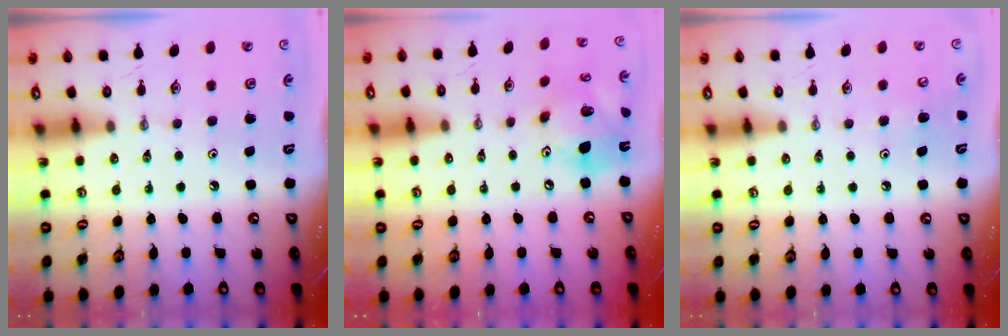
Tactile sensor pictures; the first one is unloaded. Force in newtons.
{"total": 17.9, "press": 17.6, "slide": 3.4}
{"total": 5.1, "press": 5.1, "slide": 0.4}